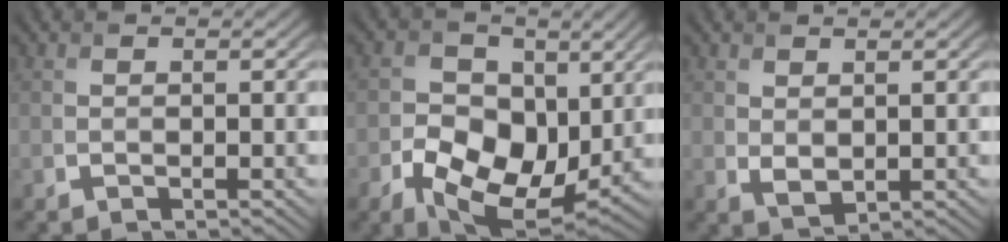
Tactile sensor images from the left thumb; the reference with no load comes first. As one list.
[{"total": 11.1, "force": [-1.6, 8.0, 7.6], "torque": [-0.149, -0.028, -0.028]}, {"total": 1.8, "force": [0.7, 1.1, 1.3], "torque": [-0.030, -0.007, 0.019]}]